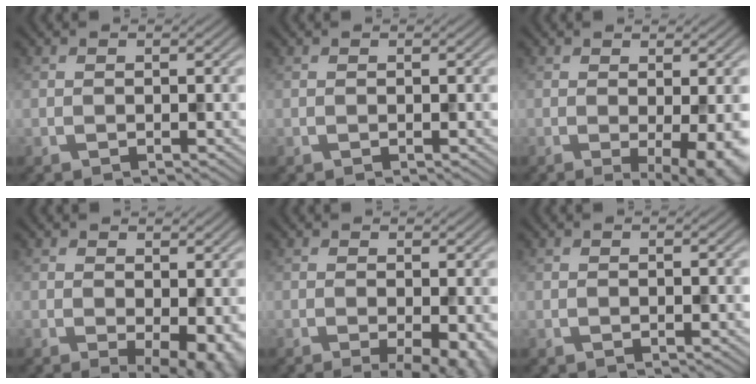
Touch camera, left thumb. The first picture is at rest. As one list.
[{"total": 0.0}, {"total": 5.8, "force": [-0.9, 1.4, 5.6], "torque": [-0.080, -0.009, -0.009]}, {"total": 4.9, "force": [-0.3, 2.1, 4.4], "torque": [-0.062, -0.012, 0.003]}, {"total": 4.5, "force": [-1.3, 1.1, 4.2], "torque": [-0.062, -0.008, -0.017]}, {"total": 0.0}]